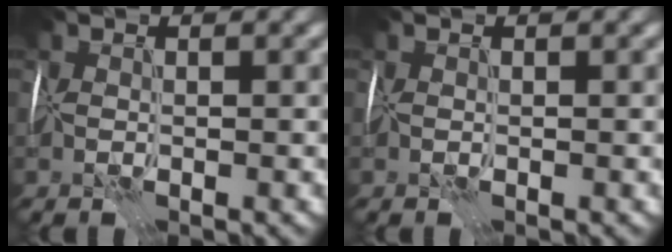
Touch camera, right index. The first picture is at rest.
{"total": 0.0}